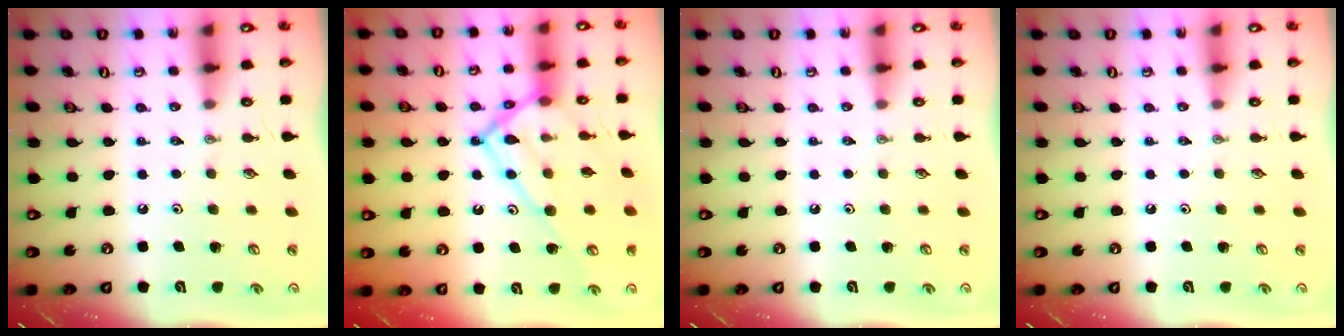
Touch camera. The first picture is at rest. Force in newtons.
{"total": 18.8, "press": 18.8, "slide": 1.1}
{"total": 0.0}
{"total": 0.0}